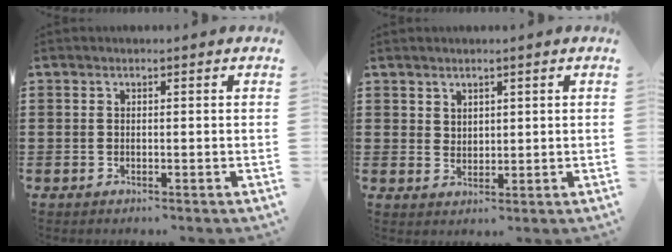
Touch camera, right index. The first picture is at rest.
{"total": 2.4, "force": [1.9, 1.4, 0.2], "torque": [-0.008, 0.005, 0.037]}